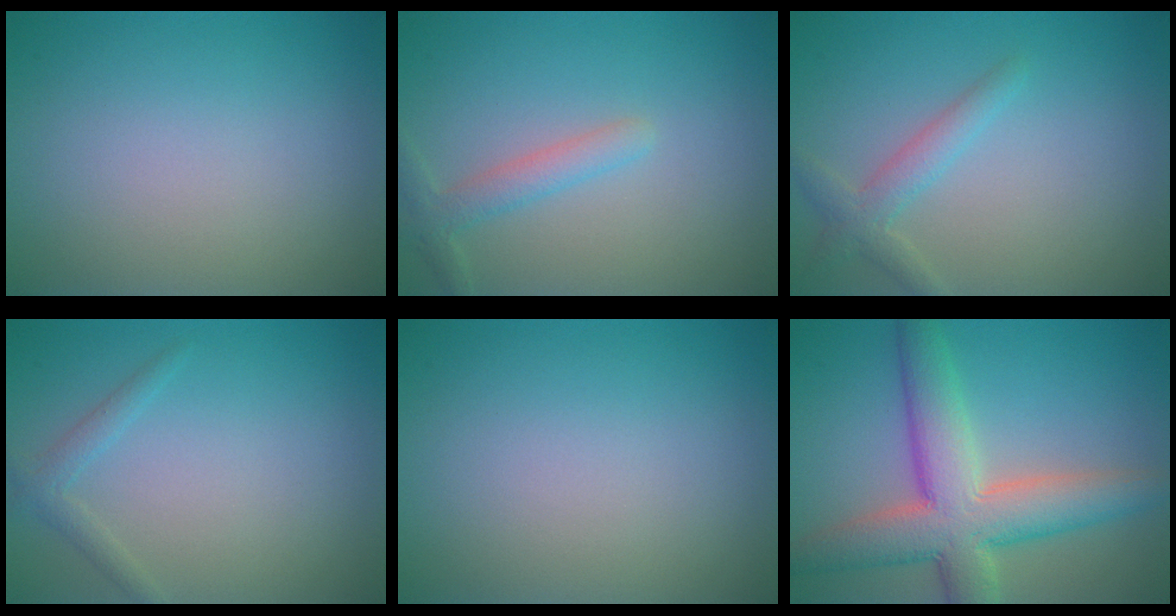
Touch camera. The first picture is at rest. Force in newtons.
{"total": 2.1, "press": 2.1, "slide": 0.1}
{"total": 2.3, "press": 2.3, "slide": 0.0}
{"total": 1.4, "press": 1.4, "slide": 0.1}
{"total": 0.0}
{"total": 8.2, "press": 8.2, "slide": 0.7}